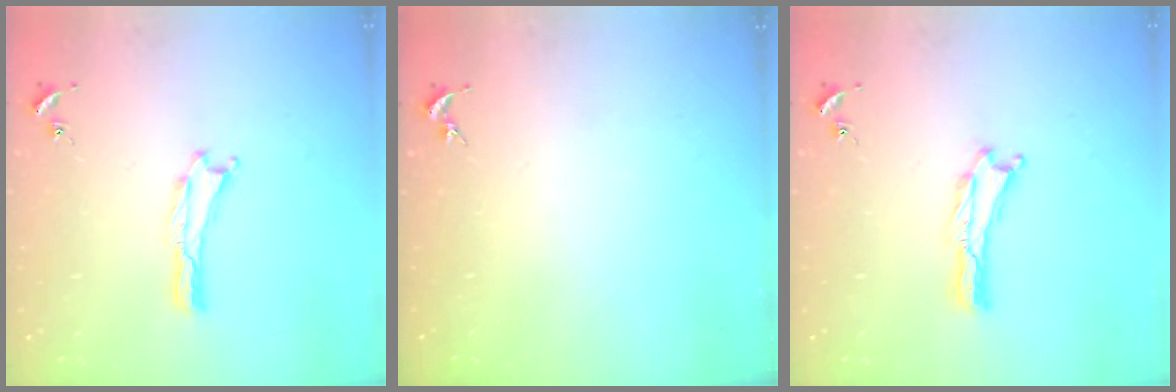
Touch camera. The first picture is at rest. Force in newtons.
{"total": 0.0}
{"total": 0.0}